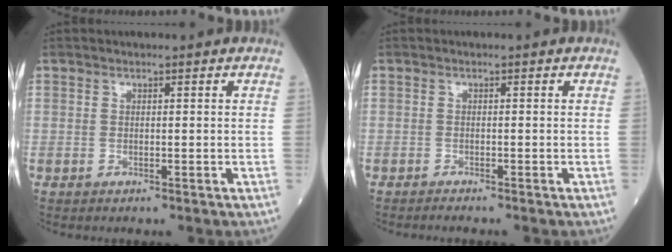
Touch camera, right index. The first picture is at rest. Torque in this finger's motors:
{"motor_torque": [0.02, 0.01, 0.07, 0.00]}